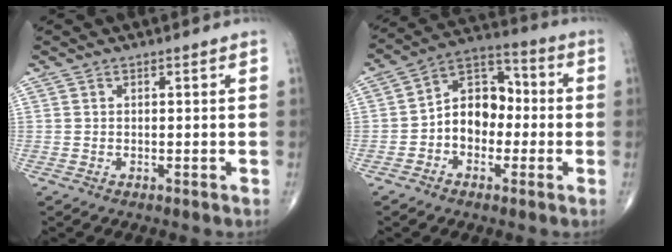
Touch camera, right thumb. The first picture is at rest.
{"total": 11.2, "force": [-1.5, 8.2, 7.4], "torque": [-0.086, 0.043, -0.041]}